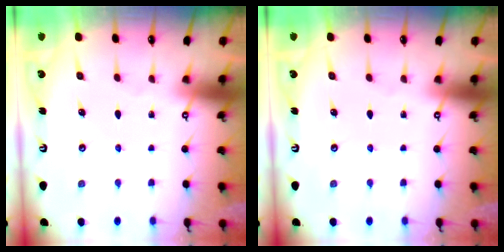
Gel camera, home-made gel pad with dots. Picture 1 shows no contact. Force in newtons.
{"total": 0.0}